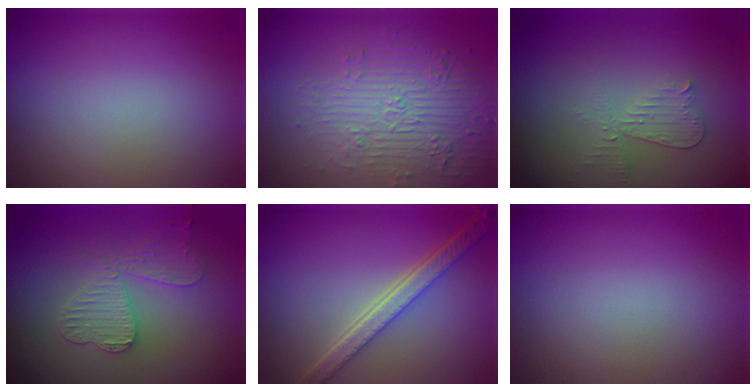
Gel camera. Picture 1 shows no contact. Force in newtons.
{"total": 4.9, "press": 4.2, "slide": 2.4}
{"total": 2.1, "press": 2.1, "slide": 0.4}
{"total": 3.5, "press": 3.4, "slide": 0.5}
{"total": 5.5, "press": 4.2, "slide": 3.5}
{"total": 0.0}